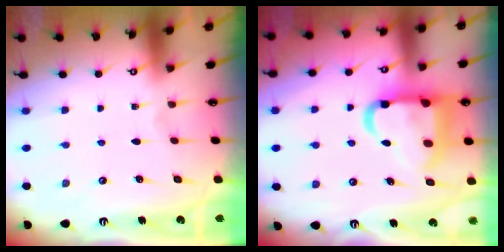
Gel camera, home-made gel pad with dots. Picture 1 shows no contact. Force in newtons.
{"total": 16.7, "press": 16.6, "slide": 2.0}